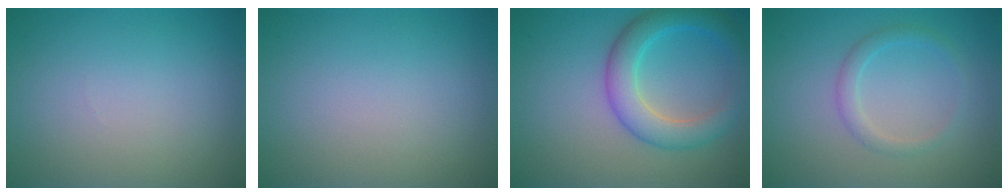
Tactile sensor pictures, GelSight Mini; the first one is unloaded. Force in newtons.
{"total": 0.0}
{"total": 5.1, "press": 5.1, "slide": 0.3}
{"total": 1.7, "press": 1.7, "slide": 0.1}